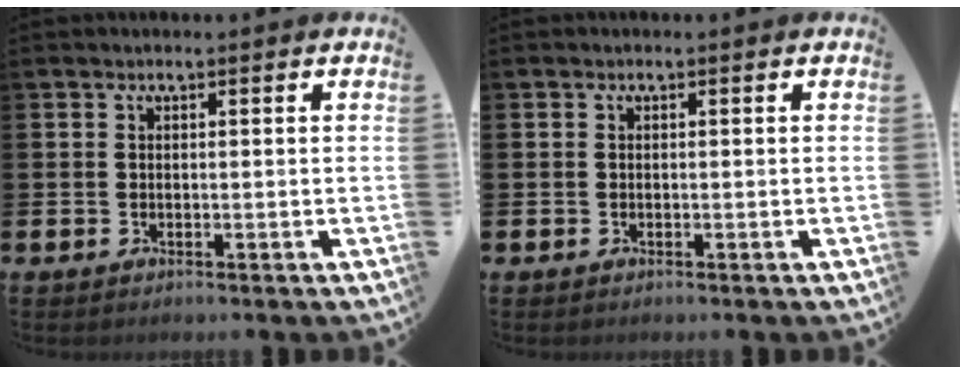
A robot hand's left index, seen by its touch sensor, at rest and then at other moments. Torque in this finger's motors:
{"motor_torque": [0.00, 0.00, 0.00, 0.01]}